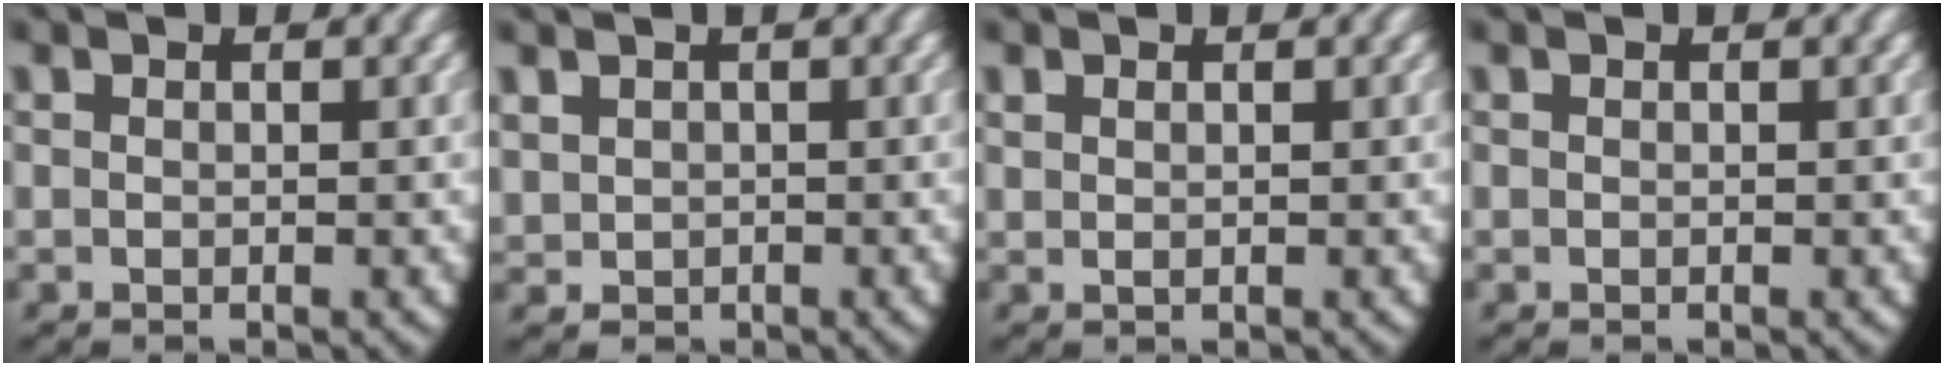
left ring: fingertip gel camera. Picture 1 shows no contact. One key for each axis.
{"total": 2.4, "fx": 0.4, "fy": 2.2, "fz": 0.7, "tx": -0.032, "ty": -0.018, "tz": 0.022}
{"total": 0.7, "fx": 0.5, "fy": 0.0, "fz": 0.5, "tx": -0.013, "ty": -0.005, "tz": 0.015}
{"total": 0.0}